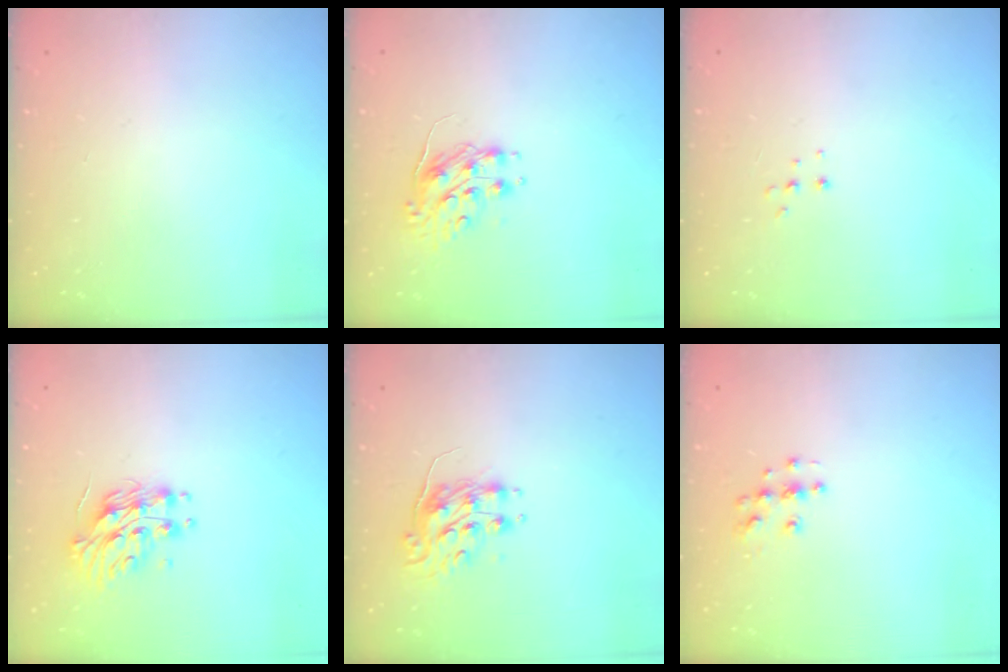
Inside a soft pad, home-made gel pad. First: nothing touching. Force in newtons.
{"total": 8.5, "press": 8.4, "slide": 0.6}
{"total": 5.0, "press": 4.9, "slide": 0.9}
{"total": 11.6, "press": 11.6, "slide": 0.0}
{"total": 8.2, "press": 8.2, "slide": 0.1}
{"total": 5.9, "press": 5.9, "slide": 0.1}